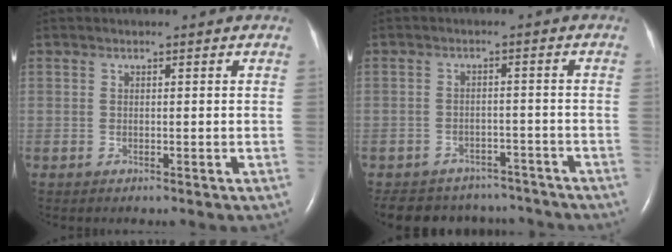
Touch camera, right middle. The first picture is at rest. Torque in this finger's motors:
{"motor_torque": [0.05, -0.20, 0.06, 0.04]}